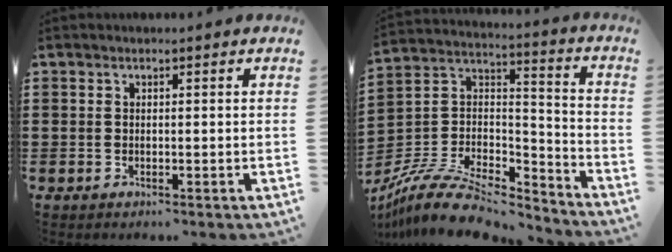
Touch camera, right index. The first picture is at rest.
{"total": 10.8, "force": [-8.4, 4.2, 5.3], "torque": [-0.112, 0.018, -0.163]}